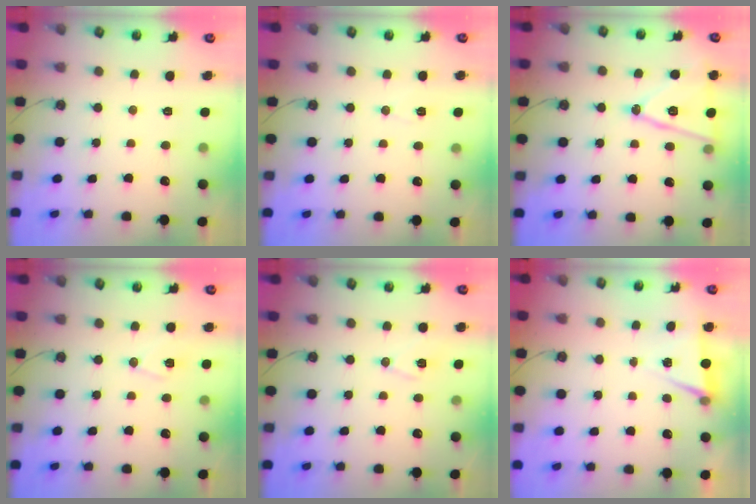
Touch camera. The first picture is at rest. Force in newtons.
{"total": 5.6, "press": 5.4, "slide": 1.5}
{"total": 14.6, "press": 14.2, "slide": 3.4}
{"total": 7.2, "press": 7.1, "slide": 0.8}
{"total": 7.1, "press": 6.3, "slide": 3.2}
{"total": 5.3, "press": 2.7, "slide": 4.5}